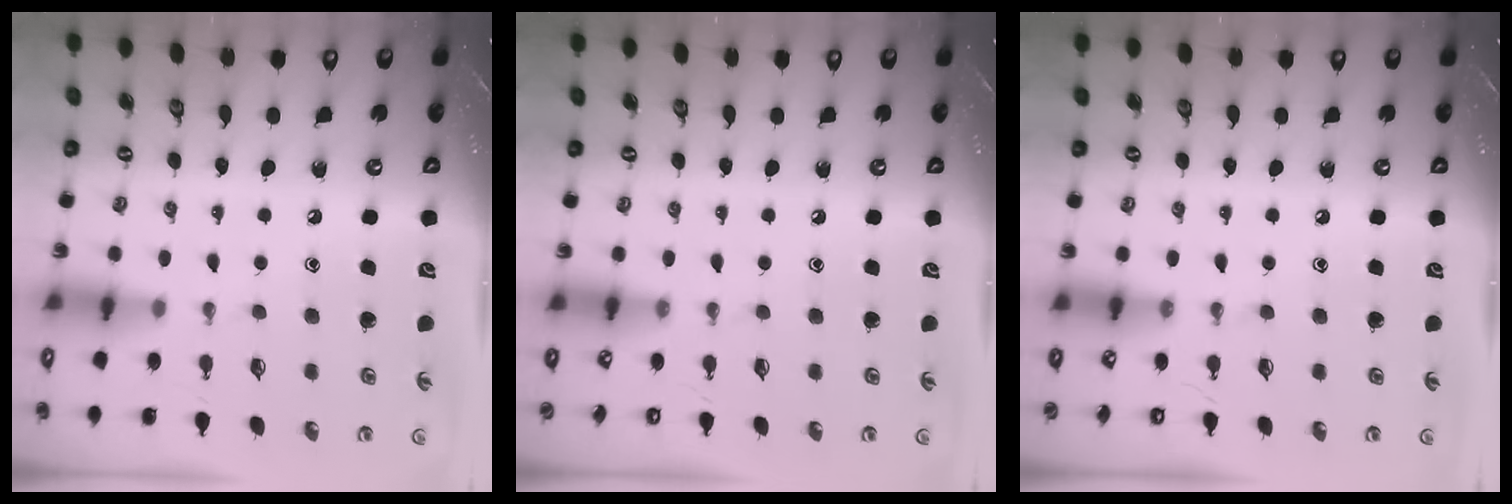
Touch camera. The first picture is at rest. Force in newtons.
{"total": 0.0}
{"total": 0.0}